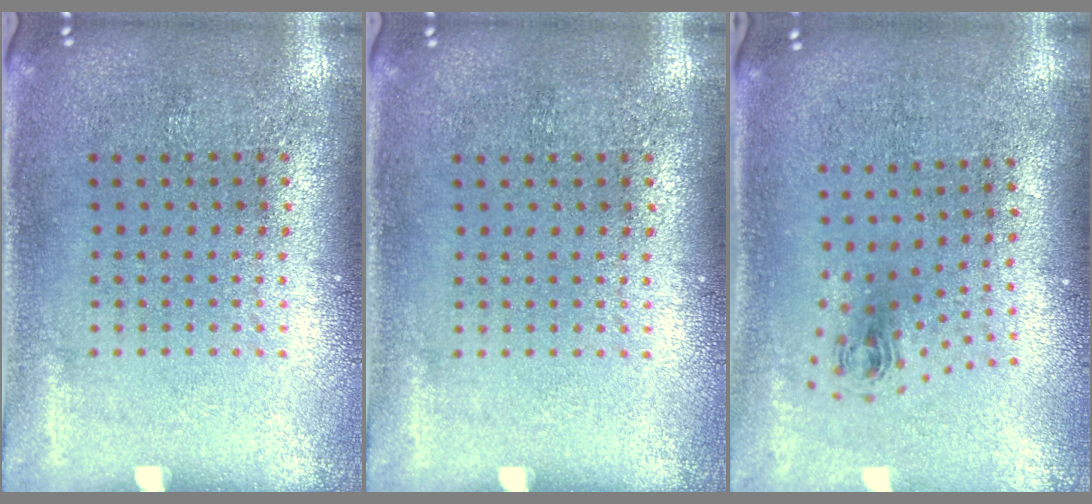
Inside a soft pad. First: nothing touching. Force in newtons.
{"total": 0.0}
{"total": 0.8, "press": 0.4, "slide": 0.8}